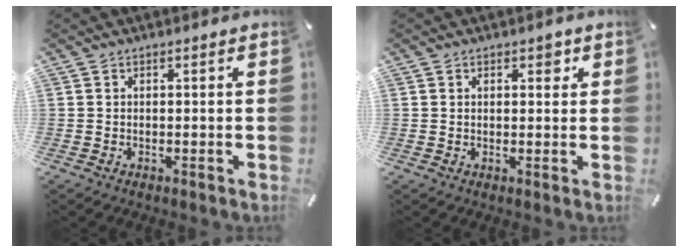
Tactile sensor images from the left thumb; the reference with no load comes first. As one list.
[{"total": 2.3, "force": [0.8, 1.4, 1.6], "torque": [-0.011, -0.002, 0.007]}]